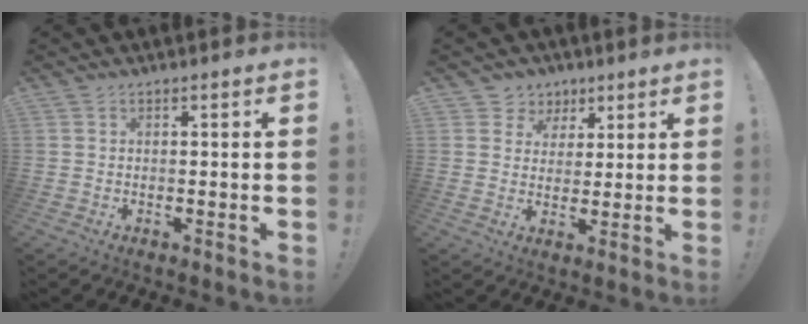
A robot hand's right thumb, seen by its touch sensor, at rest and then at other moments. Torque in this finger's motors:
{"motor_torque": [-0.03, -0.04, 0.10, -0.05, 0.00]}